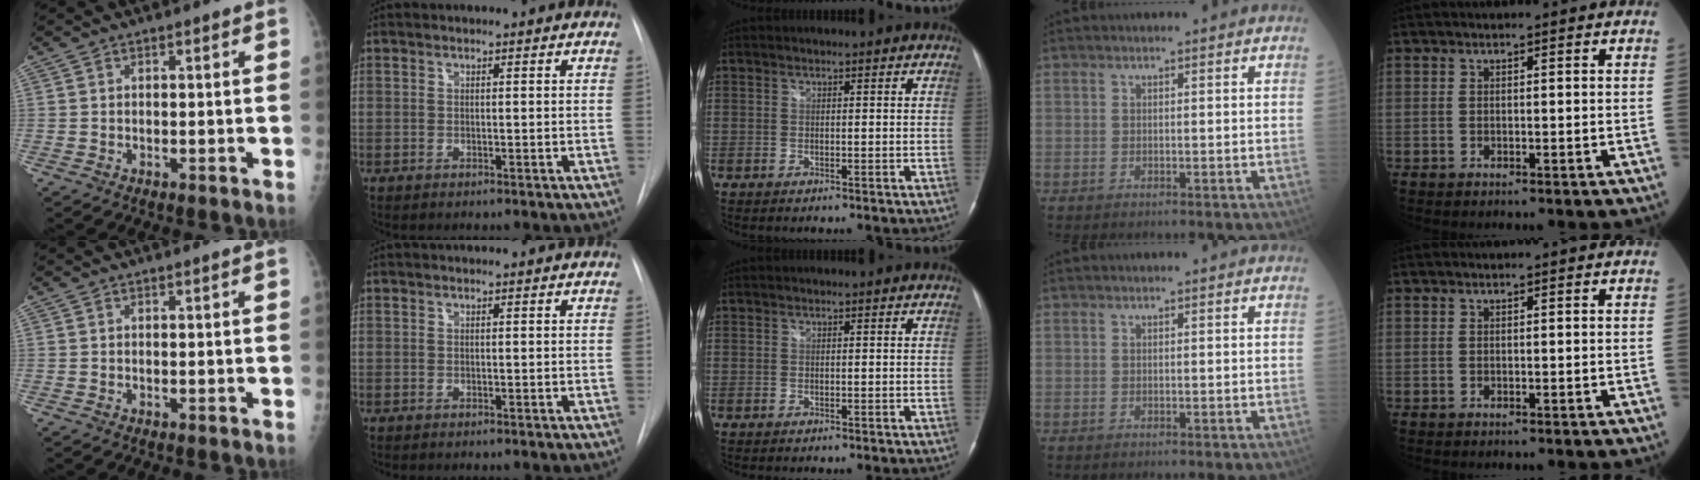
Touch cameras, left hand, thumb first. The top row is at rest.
{}